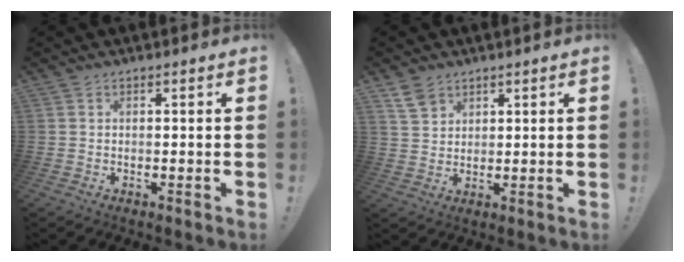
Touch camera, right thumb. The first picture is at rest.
{"total": 5.2, "force": [3.8, 3.1, 1.6], "torque": [-0.023, -0.019, 0.072]}